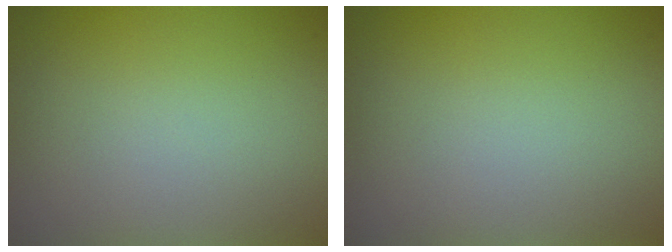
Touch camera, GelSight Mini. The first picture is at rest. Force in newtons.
{"total": 0.0}